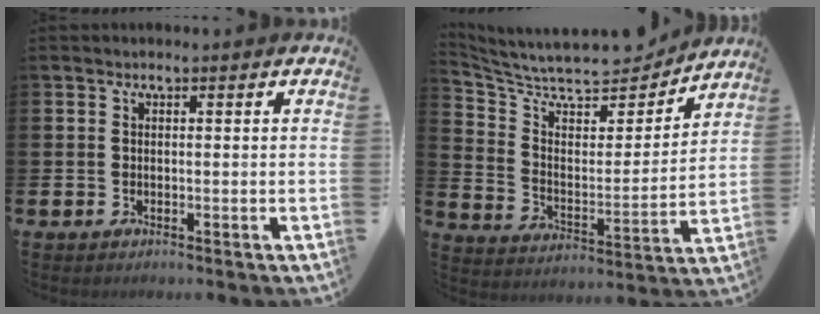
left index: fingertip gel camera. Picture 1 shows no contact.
{"total": 8.7, "force": [8.0, 2.2, 2.5], "torque": [-0.094, -0.060, 0.139]}